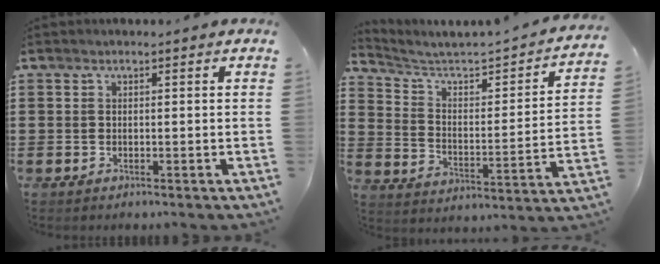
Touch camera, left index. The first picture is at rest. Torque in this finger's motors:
{"motor_torque": [-0.05, -0.02, -0.07, 0.04]}